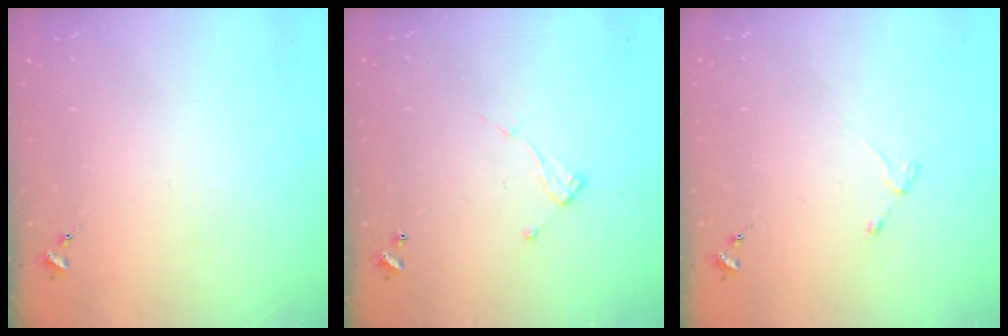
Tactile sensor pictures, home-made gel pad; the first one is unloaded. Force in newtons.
{"total": 6.6, "press": 6.6, "slide": 0.1}
{"total": 3.0, "press": 2.9, "slide": 0.5}